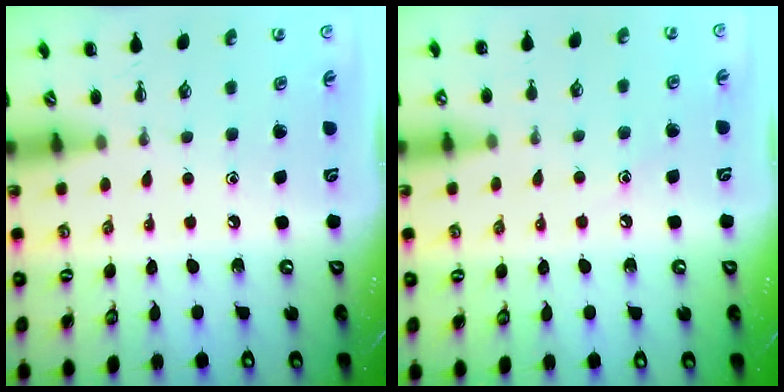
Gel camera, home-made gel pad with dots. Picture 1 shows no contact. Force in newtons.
{"total": 7.3, "press": 7.0, "slide": 2.0}